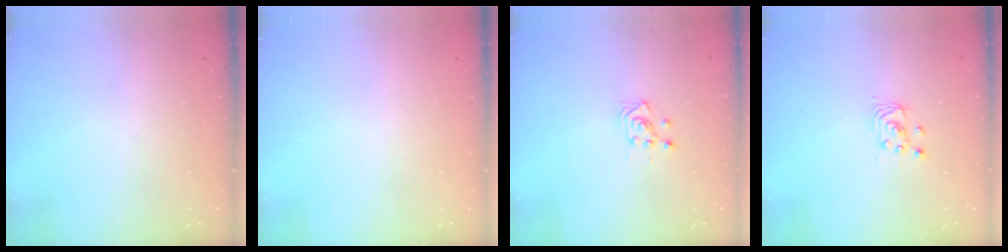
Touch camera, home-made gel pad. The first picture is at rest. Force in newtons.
{"total": 0.0}
{"total": 3.0, "press": 2.9, "slide": 0.8}
{"total": 2.8, "press": 2.8, "slide": 0.1}